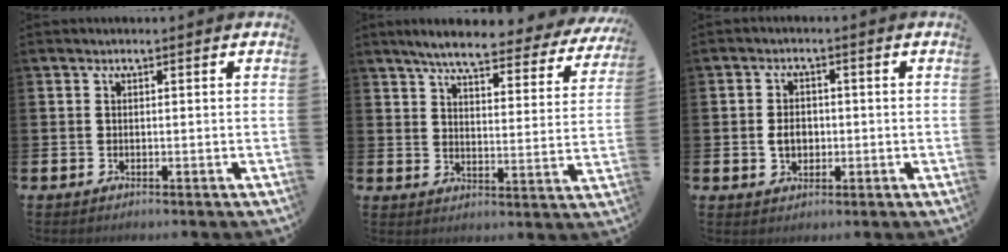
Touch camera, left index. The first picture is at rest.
{"total": 6.5, "force": [5.8, 0.7, 2.7], "torque": [-0.065, -0.039, 0.094]}
{"total": 3.1, "force": [-0.3, 2.4, 2.0], "torque": [-0.023, 0.001, -0.012]}